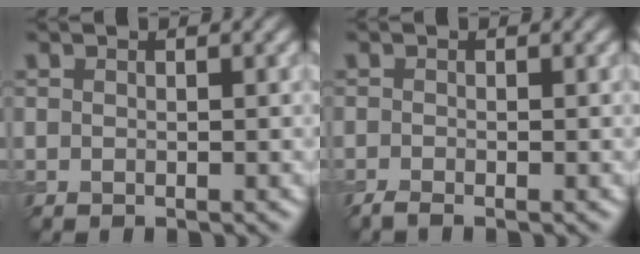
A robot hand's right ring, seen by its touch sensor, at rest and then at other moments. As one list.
[{"total": 1.0, "force": [-0.8, 0.0, 0.6], "torque": [-0.014, -0.005, -0.020]}]